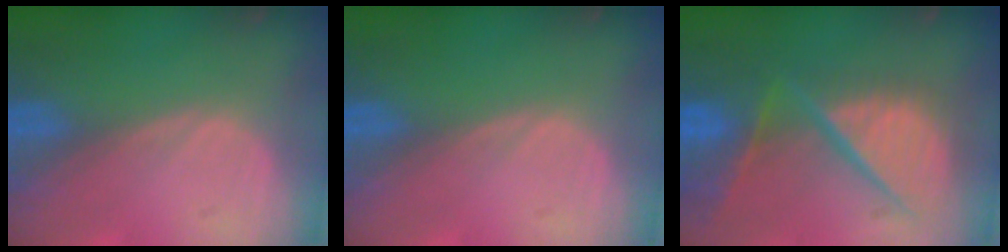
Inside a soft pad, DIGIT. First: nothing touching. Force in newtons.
{"total": 0.0}
{"total": 12.1, "press": 9.9, "slide": 7.0}